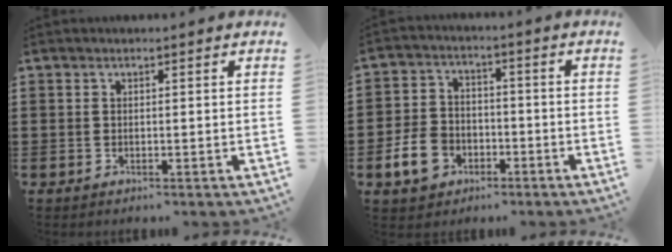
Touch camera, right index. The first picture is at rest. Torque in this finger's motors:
{"motor_torque": [0.84, 0.79, 0.51, 0.04]}